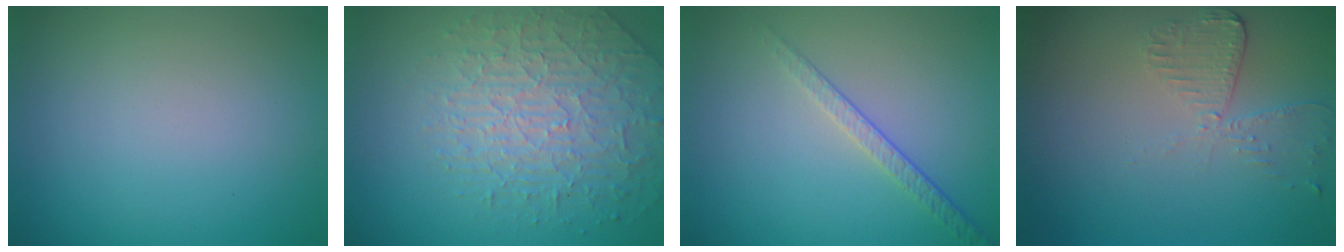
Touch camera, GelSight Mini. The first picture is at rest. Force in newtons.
{"total": 4.0, "press": 4.0, "slide": 0.4}
{"total": 1.9, "press": 1.4, "slide": 1.3}
{"total": 2.6, "press": 2.3, "slide": 1.1}